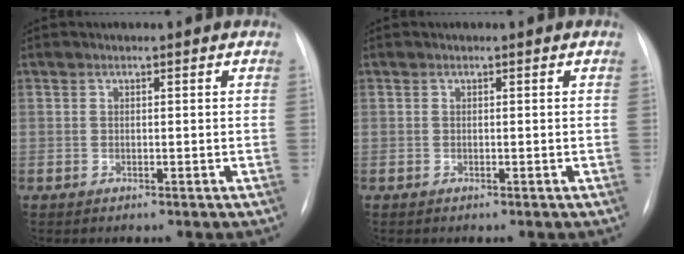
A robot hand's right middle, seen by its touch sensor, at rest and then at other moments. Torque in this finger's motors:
{"motor_torque": [-0.06, 0.00, 0.00, 0.00]}